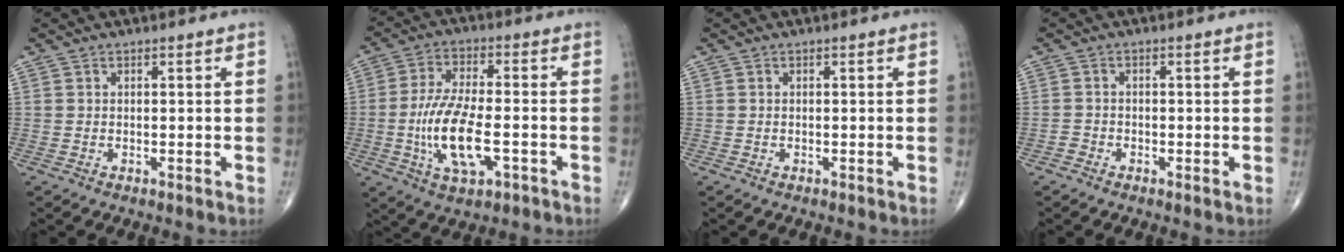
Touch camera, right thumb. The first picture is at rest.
{"total": 12.8, "force": [-3.3, 5.2, 11.2], "torque": [-0.221, 0.010, -0.058]}
{"total": 0.0}
{"total": 1.3, "force": [-1.0, 0.9, 0.1], "torque": [-0.003, 0.002, -0.026]}